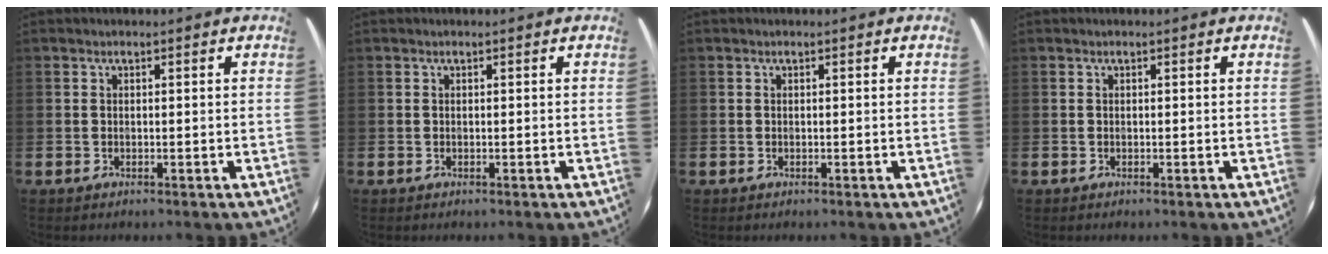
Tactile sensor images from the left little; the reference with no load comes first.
{"total": 0.0}
{"total": 0.0}
{"total": 0.0}